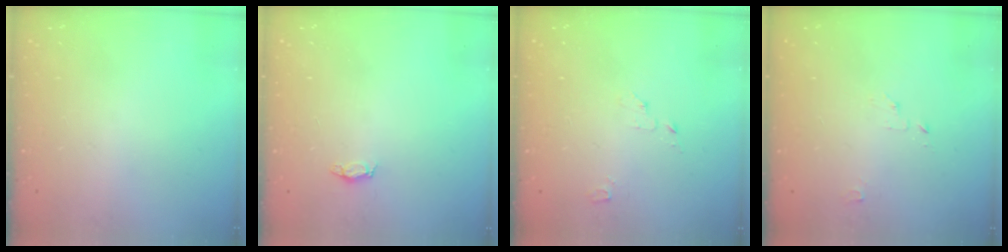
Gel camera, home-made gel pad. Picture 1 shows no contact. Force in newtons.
{"total": 2.9, "press": 2.9, "slide": 0.4}
{"total": 2.4, "press": 2.4, "slide": 0.3}
{"total": 2.1, "press": 2.1, "slide": 0.2}